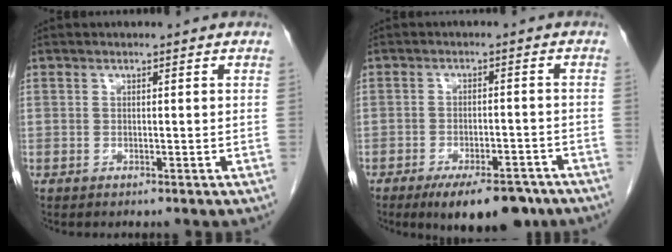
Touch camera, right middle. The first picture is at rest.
{"total": 10.4, "force": [-7.8, 3.4, 6.0], "torque": [-0.082, -0.006, -0.116]}